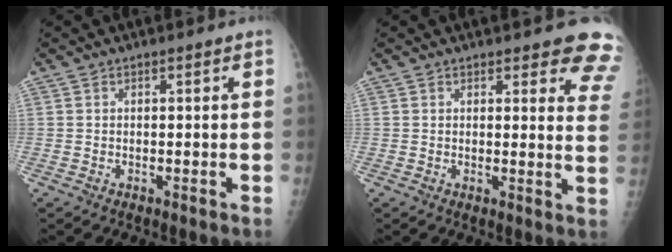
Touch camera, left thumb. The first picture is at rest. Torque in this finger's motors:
{"motor_torque": [3.05, 1.65, 0.99, -0.45, 0.14]}